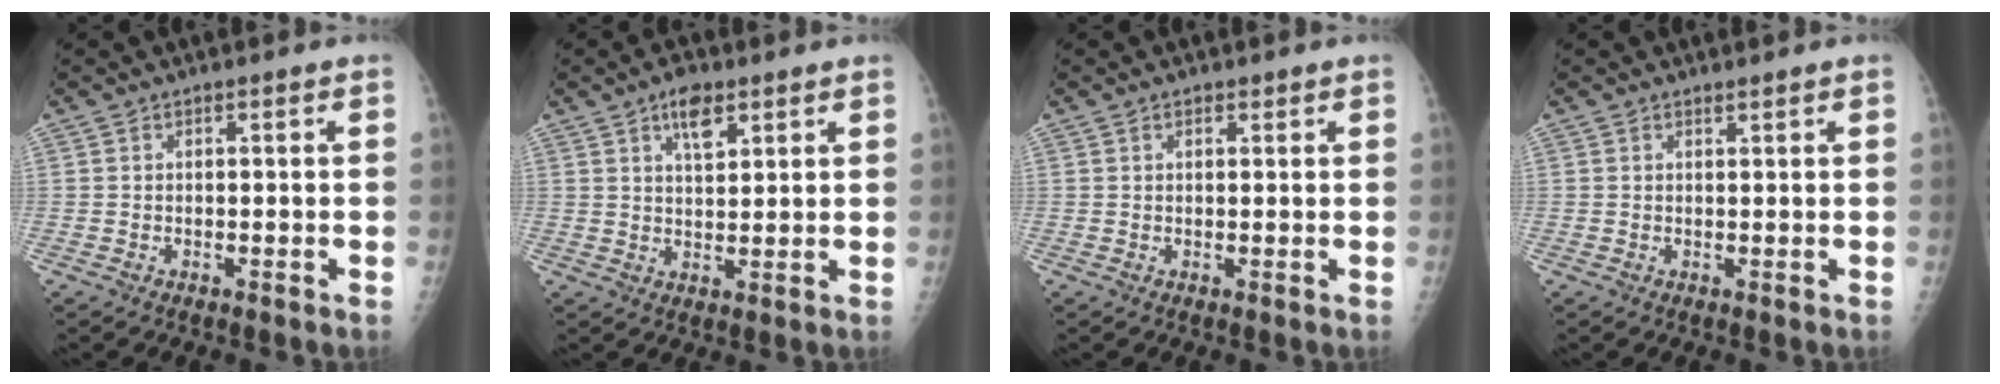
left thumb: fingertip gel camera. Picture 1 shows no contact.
{"total": 5.6, "force": [3.2, 2.5, 3.8], "torque": [-0.048, -0.017, 0.052]}
{"total": 1.3, "force": [0.9, 0.7, 0.6], "torque": [-0.002, -0.004, 0.011]}
{"total": 0.7, "force": [0.7, 0.1, 0.1], "torque": [-0.003, -0.006, 0.010]}